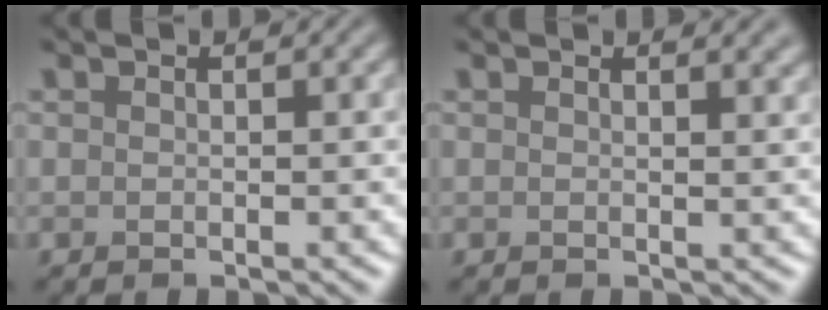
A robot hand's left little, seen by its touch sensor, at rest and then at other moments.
{"total": 1.9, "force": [1.5, 0.6, 0.9], "torque": [0.001, 0.005, 0.014]}